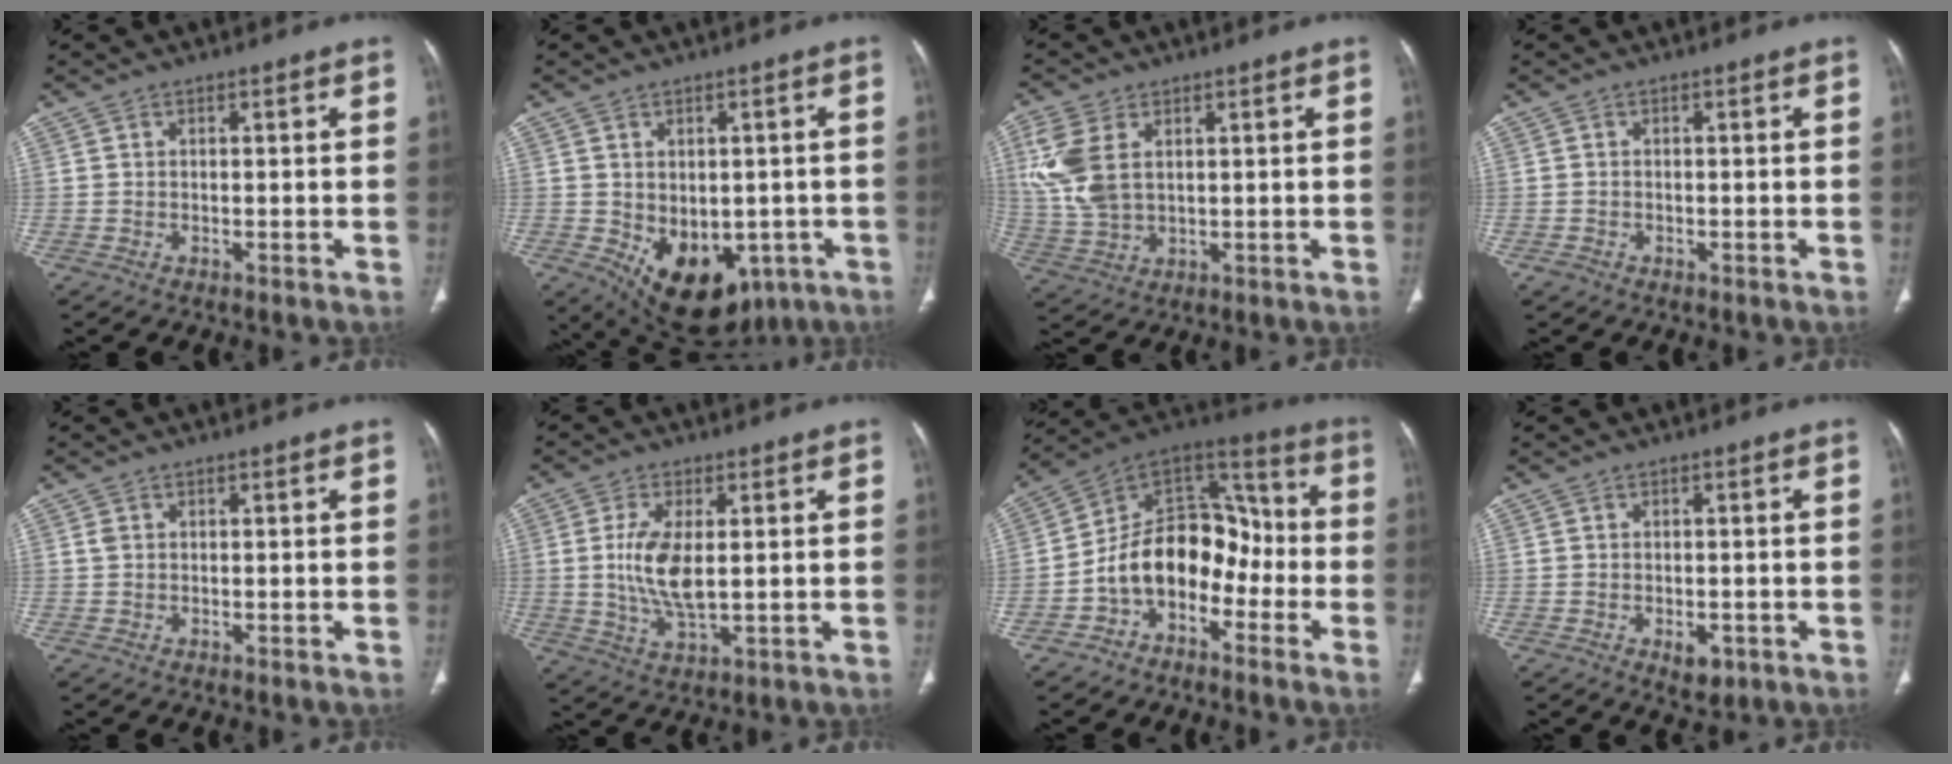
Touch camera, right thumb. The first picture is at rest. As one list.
[{"total": 14.9, "force": [-4.9, 10.1, 9.8], "torque": [-0.123, -0.001, -0.042]}, {"total": 9.8, "force": [2.9, 6.0, 7.2], "torque": [-0.168, -0.003, 0.065]}, {"total": 1.1, "force": [-0.6, 0.8, 0.2], "torque": [-0.005, 0.001, -0.013]}, {"total": 0.8, "force": [0.2, 0.6, 0.5], "torque": [-0.010, 0.004, 0.005]}, {"total": 8.9, "force": [0.7, 3.9, 8.0], "torque": [-0.166, -0.015, 0.020]}, {"total": 16.1, "force": [-5.2, 11.4, 10.1], "torque": [-0.129, 0.085, -0.099]}, {"total": 3.3, "force": [-1.3, 2.0, 2.3], "torque": [-0.024, 0.001, -0.010]}]